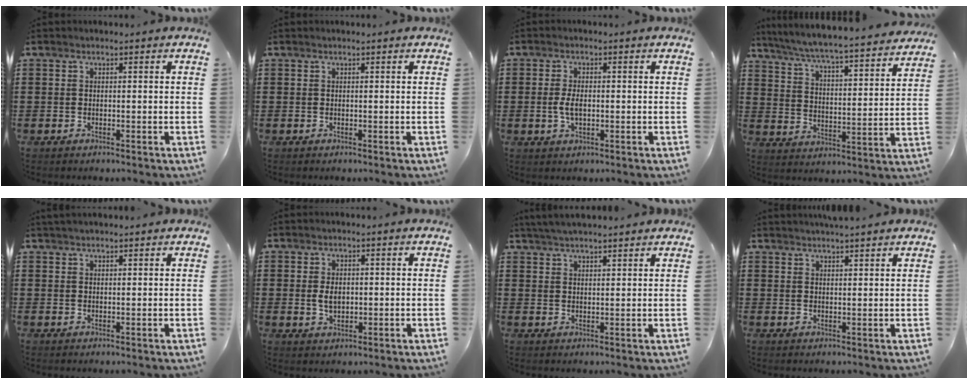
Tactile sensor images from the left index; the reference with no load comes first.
{"total": 0.0}
{"total": 3.4, "force": [-0.4, 1.7, 2.9], "torque": [-0.072, -0.002, -0.012]}
{"total": 5.1, "force": [4.9, -0.5, 1.5], "torque": [-0.055, -0.044, 0.076]}
{"total": 1.4, "force": [1.4, 0.1, 0.4], "torque": [-0.009, 0.000, 0.026]}
{"total": 2.9, "force": [0.2, 1.8, 2.2], "torque": [-0.047, 0.006, 0.002]}
{"total": 3.4, "force": [3.2, -0.2, 0.9], "torque": [-0.026, -0.004, 0.060]}
{"total": 2.5, "force": [2.4, -0.3, 0.3], "torque": [-0.011, -0.006, 0.047]}